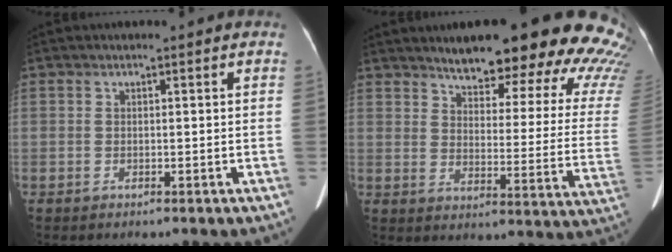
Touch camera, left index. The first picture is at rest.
{"total": 25.3, "force": [21.6, 4.9, 12.2], "torque": [-0.141, -0.065, 0.245]}